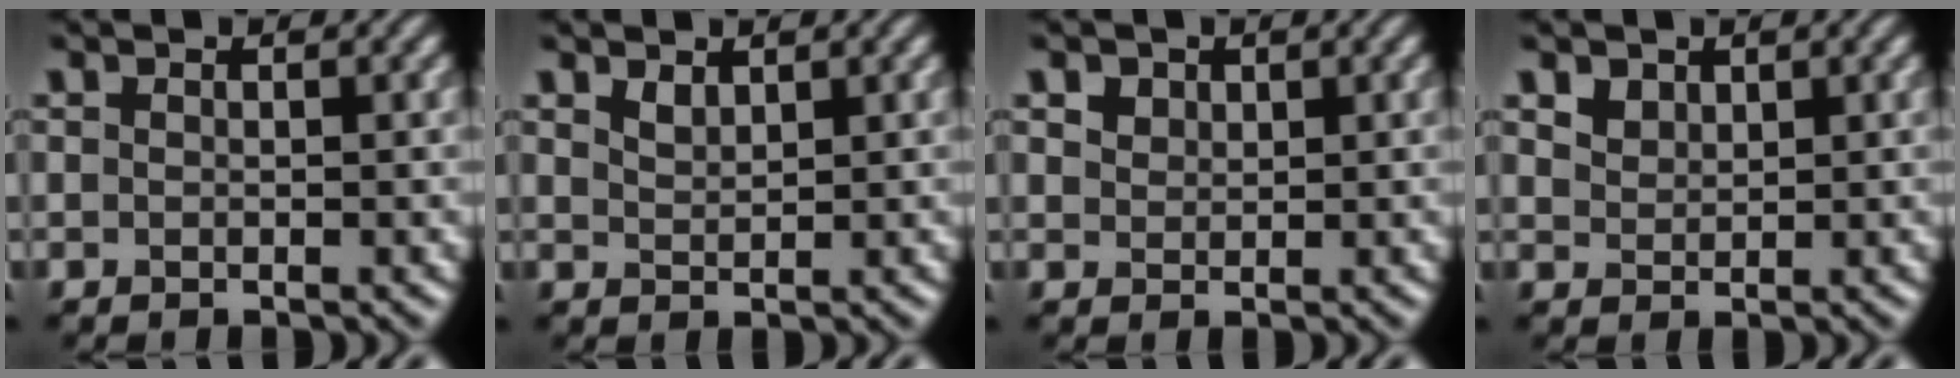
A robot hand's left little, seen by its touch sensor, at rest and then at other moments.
{"total": 1.3, "force": [1.0, 0.5, 0.5], "torque": [-0.014, -0.001, 0.024]}
{"total": 2.6, "force": [1.7, 1.6, 1.0], "torque": [-0.028, 0.008, 0.026]}
{"total": 1.8, "force": [1.3, 1.1, 0.6], "torque": [-0.017, -0.003, 0.030]}